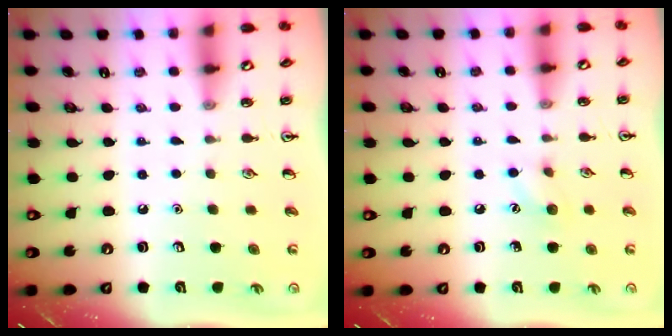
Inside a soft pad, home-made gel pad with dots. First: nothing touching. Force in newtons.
{"total": 5.9, "press": 5.7, "slide": 1.6}